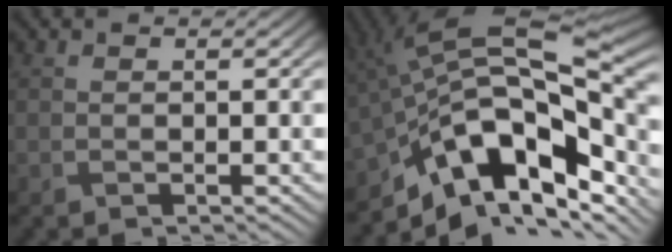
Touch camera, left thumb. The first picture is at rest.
{"total": 16.6, "force": [-5.9, 8.5, 13.0], "torque": [-0.233, 0.003, -0.113]}